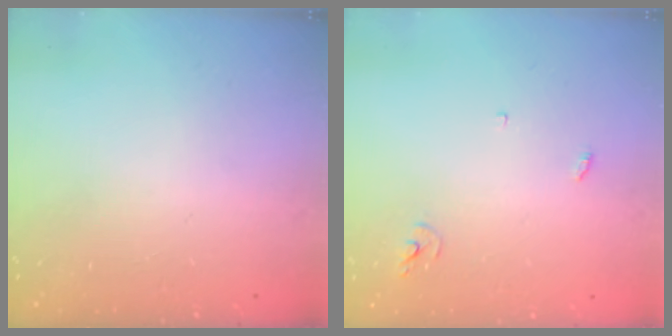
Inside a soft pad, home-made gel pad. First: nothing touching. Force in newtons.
{"total": 2.9, "press": 2.9, "slide": 0.2}